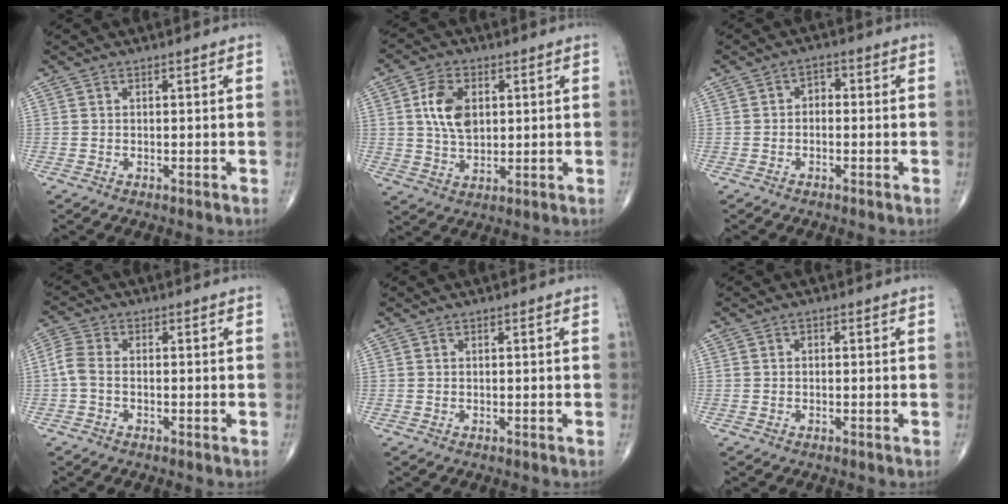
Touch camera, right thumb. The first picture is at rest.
{"total": 8.4, "force": [1.8, 5.3, 6.2], "torque": [-0.108, -0.006, 0.036]}
{"total": 2.3, "force": [-0.4, 1.7, 1.5], "torque": [-0.009, 0.014, -0.017]}
{"total": 3.8, "force": [-0.8, 2.4, 2.9], "torque": [-0.072, 0.011, -0.026]}
{"total": 0.0}
{"total": 0.6, "force": [-0.1, 0.5, 0.4], "torque": [-0.002, 0.002, -0.007]}